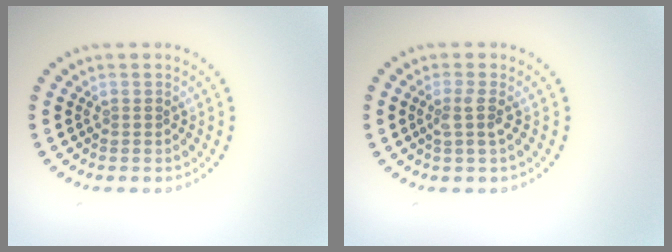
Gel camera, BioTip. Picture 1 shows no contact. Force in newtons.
{"total": 1.7, "press": 1.3, "slide": 1.1}